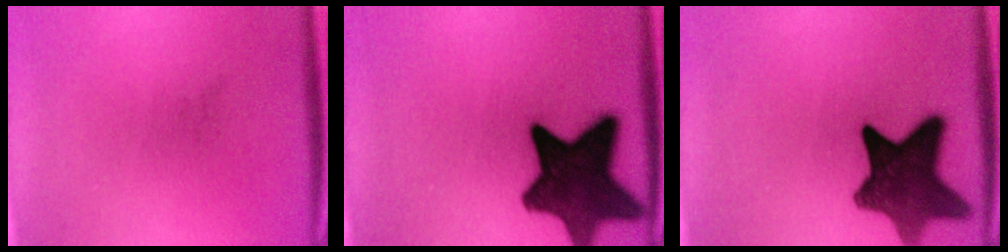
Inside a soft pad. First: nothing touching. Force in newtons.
{"total": 15.0}
{"total": 11.7}